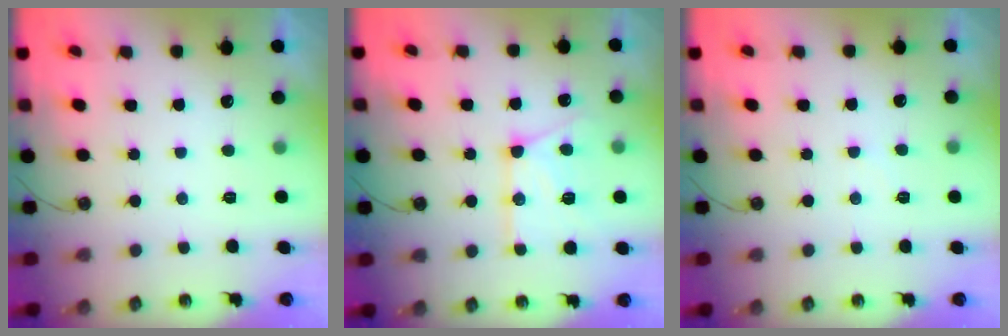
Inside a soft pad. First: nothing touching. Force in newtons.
{"total": 15.0, "press": 14.9, "slide": 1.7}
{"total": 4.6, "press": 4.6, "slide": 0.5}